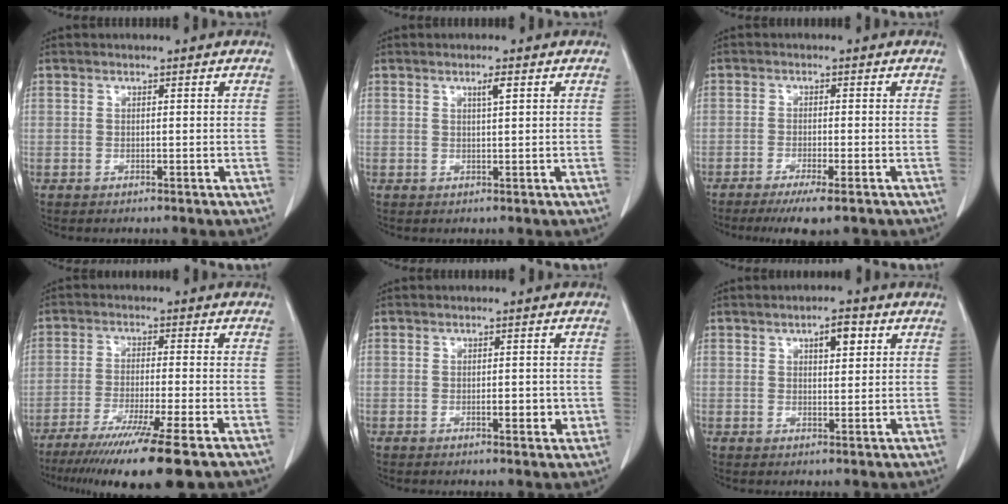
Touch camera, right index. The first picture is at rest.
{"total": 1.6, "force": [0.8, -0.1, 1.4], "torque": [-0.025, -0.002, 0.013]}
{"total": 5.4, "force": [-3.7, 0.1, 3.9], "torque": [-0.062, -0.014, -0.058]}
{"total": 13.8, "force": [-9.7, -0.7, 9.8], "torque": [-0.156, -0.045, -0.155]}
{"total": 4.7, "force": [-1.0, 1.4, 4.3], "torque": [-0.061, -0.003, -0.010]}
{"total": 3.6, "force": [1.6, 1.2, 3.0], "torque": [-0.046, 0.003, 0.024]}